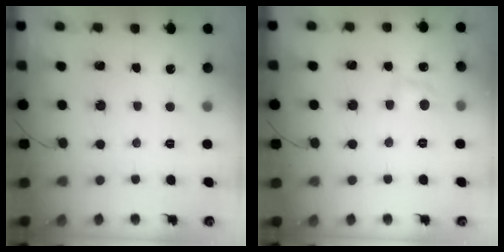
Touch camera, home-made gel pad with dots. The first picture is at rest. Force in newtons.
{"total": 5.5, "press": 5.2, "slide": 1.7}